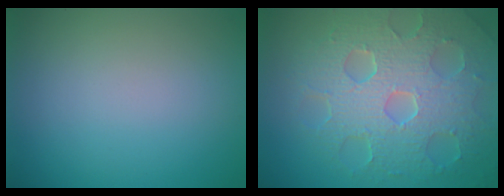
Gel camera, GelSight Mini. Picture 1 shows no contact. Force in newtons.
{"total": 8.7, "press": 6.1, "slide": 6.1}